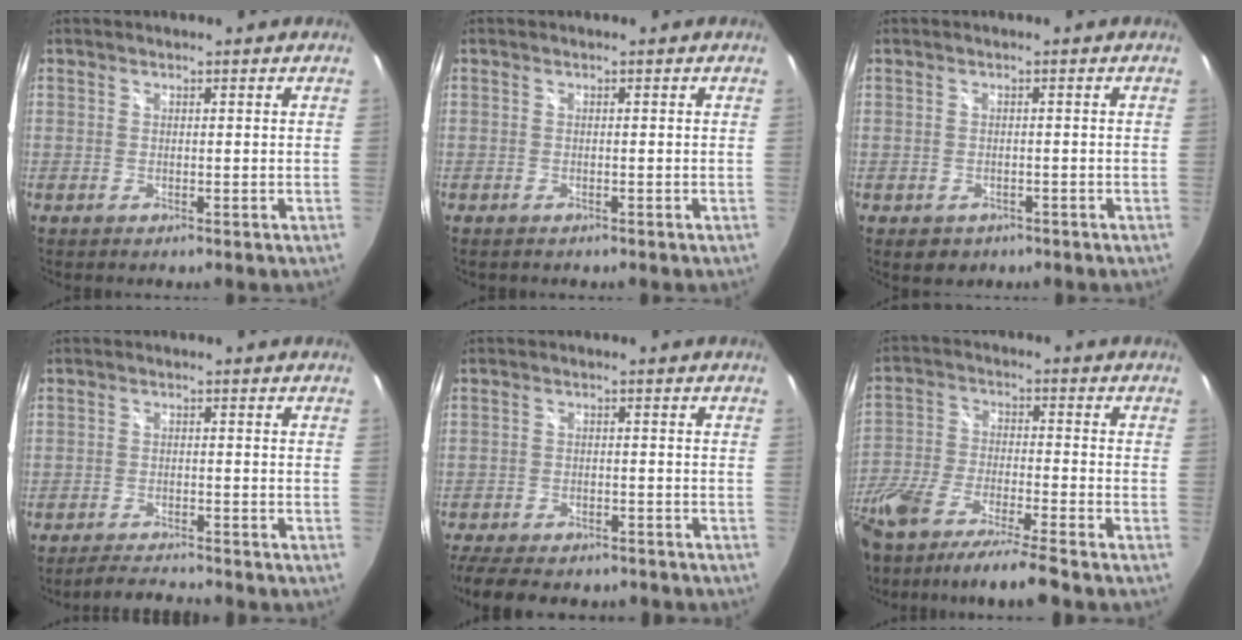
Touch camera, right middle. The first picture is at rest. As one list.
[{"total": 0.8, "force": [-0.7, 0.3, 0.3], "torque": [-0.007, 0.001, -0.011]}, {"total": 3.4, "force": [-1.7, 2.5, 1.4], "torque": [-0.031, -0.006, -0.018]}, {"total": 4.8, "force": [-4.6, 0.0, 1.1], "torque": [-0.038, -0.001, -0.077]}, {"total": 14.3, "force": [-11.7, 5.0, 6.5], "torque": [-0.146, -0.025, -0.172]}, {"total": 16.0, "force": [-13.0, 1.4, 9.2], "torque": [-0.199, -0.041, -0.235]}]